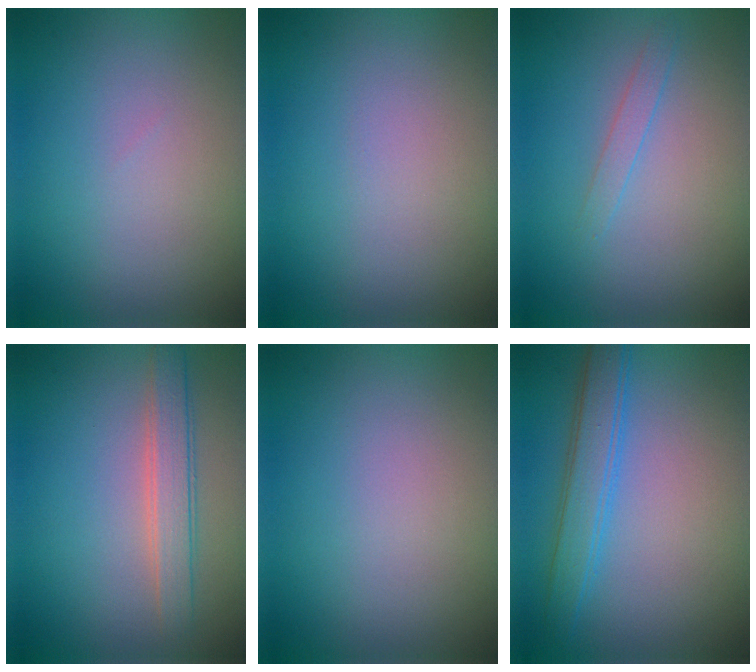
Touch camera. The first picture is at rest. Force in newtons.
{"total": 0.0}
{"total": 1.1, "press": 1.1, "slide": 0.1}
{"total": 2.8, "press": 2.8, "slide": 0.3}
{"total": 0.0}
{"total": 3.5, "press": 3.5, "slide": 0.2}